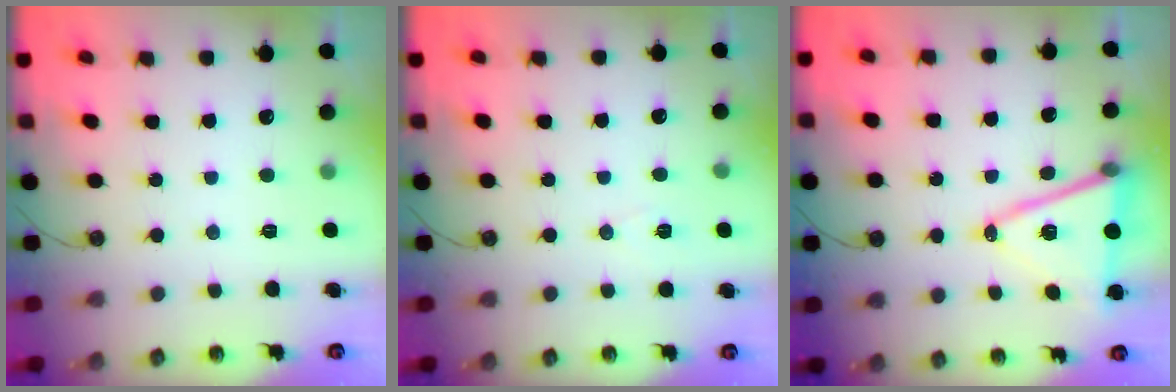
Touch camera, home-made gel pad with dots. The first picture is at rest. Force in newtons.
{"total": 6.6, "press": 4.8, "slide": 4.5}
{"total": 14.8, "press": 14.3, "slide": 3.9}